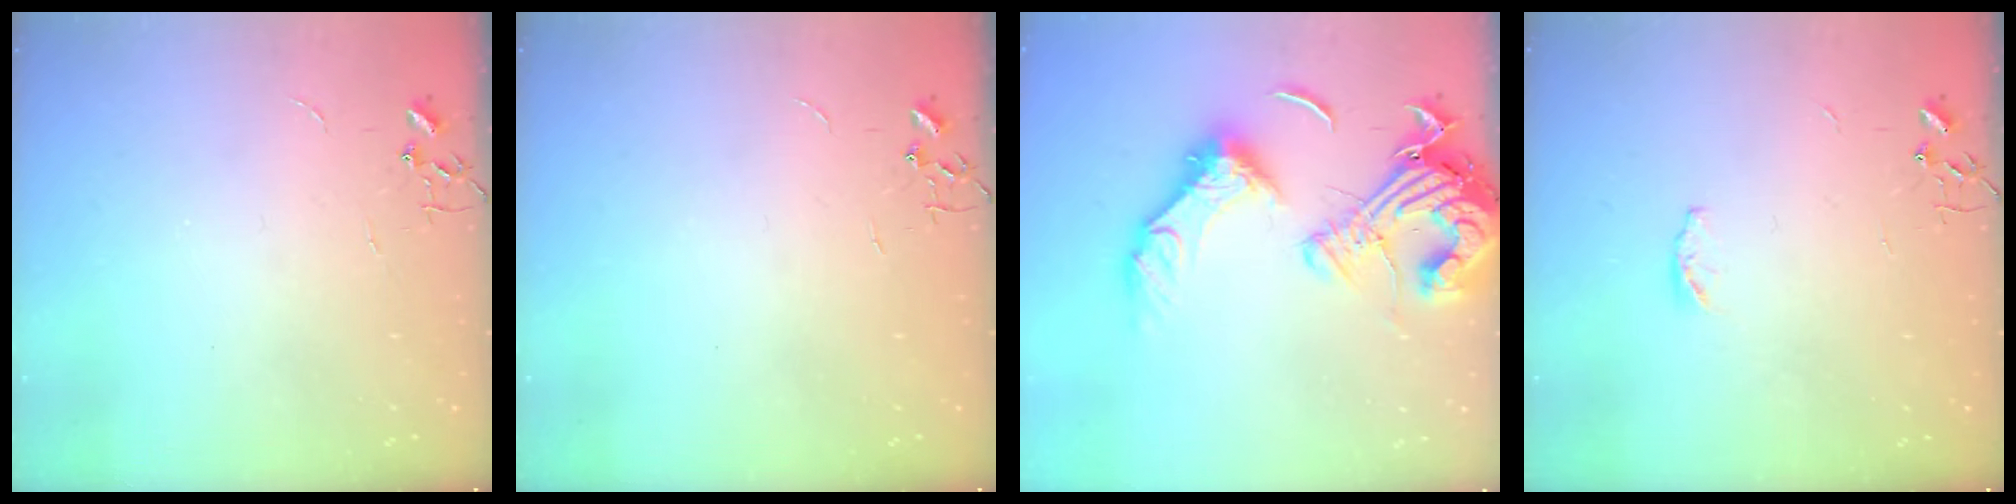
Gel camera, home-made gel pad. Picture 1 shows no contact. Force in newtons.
{"total": 0.0}
{"total": 22.6, "press": 22.3, "slide": 3.7}
{"total": 4.0, "press": 4.0, "slide": 0.6}